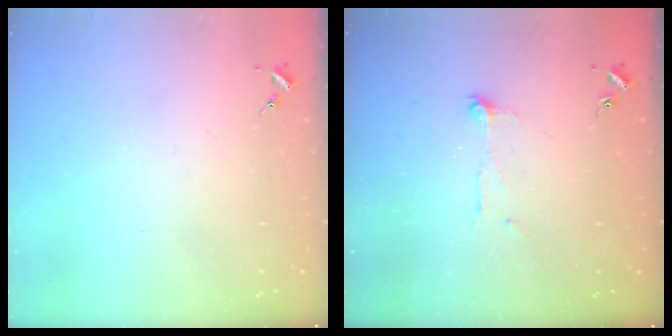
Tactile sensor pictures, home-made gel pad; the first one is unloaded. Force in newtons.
{"total": 5.6, "press": 5.6, "slide": 0.6}